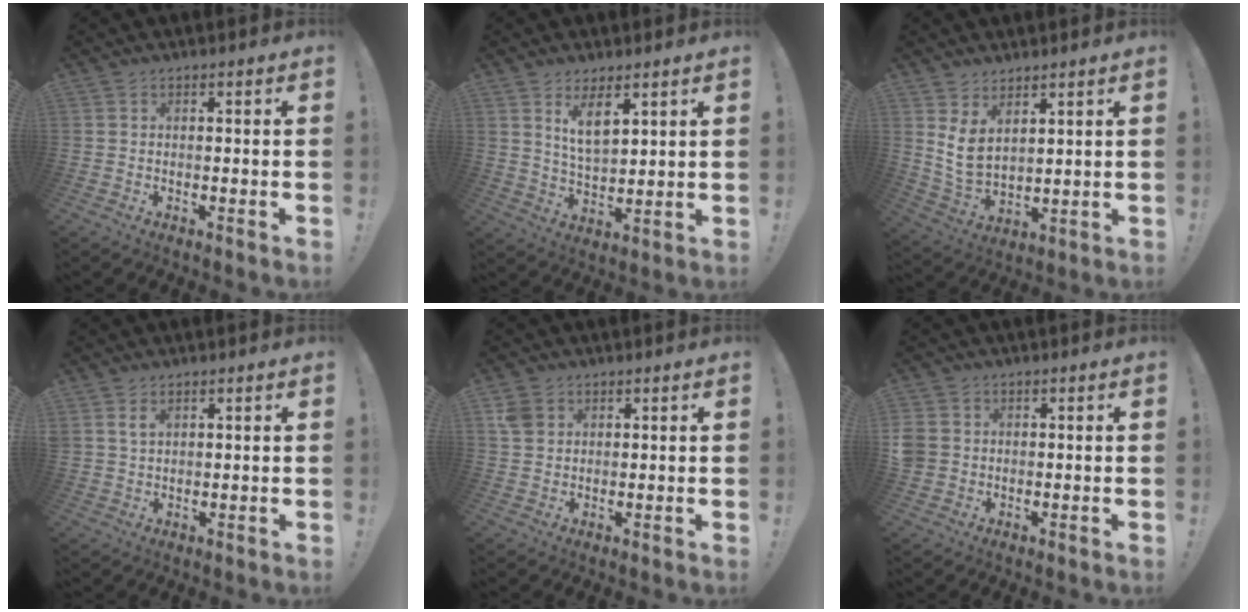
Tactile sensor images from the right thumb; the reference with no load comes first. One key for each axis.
{"total": 8.1, "fx": 4.8, "fy": 3.4, "fz": 5.6, "tx": -0.098, "ty": -0.021, "tz": 0.086}
{"total": 7.6, "fx": 4.2, "fy": 4.4, "fz": 4.5, "tx": -0.090, "ty": -0.028, "tz": 0.080}
{"total": 2.9, "fx": 1.8, "fy": 1.6, "fz": 1.6, "tx": -0.021, "ty": -0.009, "tz": 0.032}
{"total": 4.5, "fx": 2.0, "fy": 3.7, "fz": 1.7, "tx": -0.027, "ty": 0.004, "tz": 0.041}
{"total": 4.2, "fx": 0.4, "fy": 3.8, "fz": 1.6, "tx": -0.035, "ty": 0.004, "tz": 0.012}